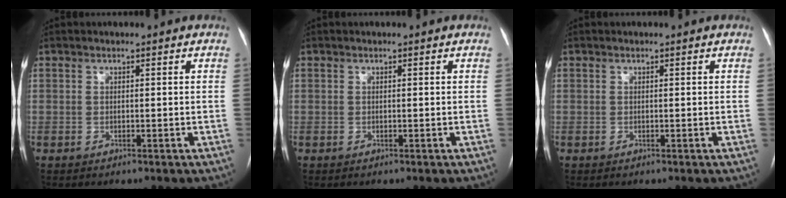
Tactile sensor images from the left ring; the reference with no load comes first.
{"total": 0.0}
{"total": 0.0}